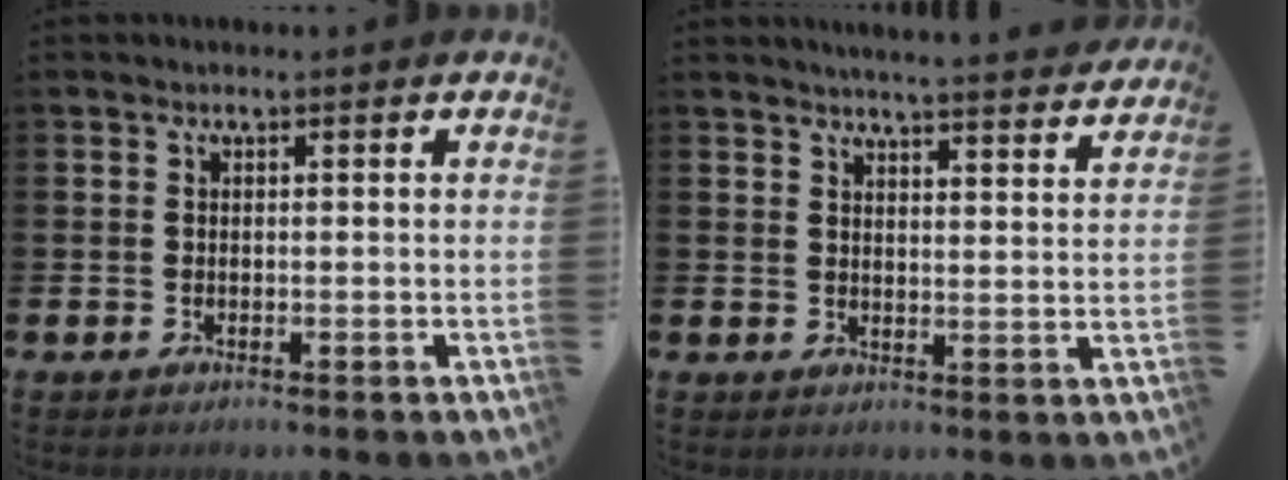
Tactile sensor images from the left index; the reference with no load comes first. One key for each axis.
{"total": 4.8, "fx": 4.7, "fy": -0.6, "fz": 0.6, "tx": -0.013, "ty": -0.034, "tz": 0.080}